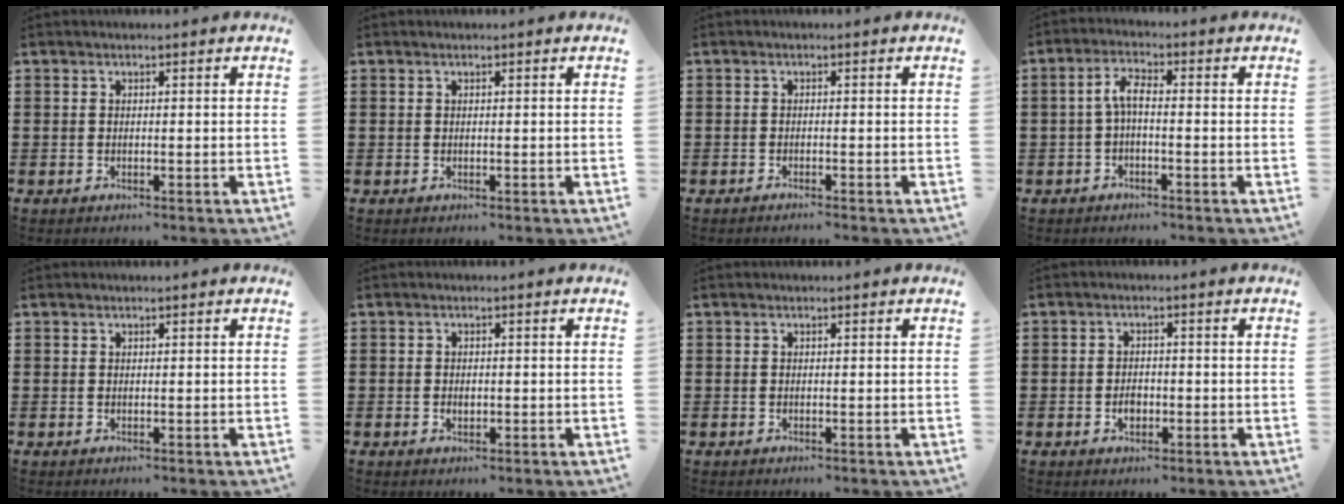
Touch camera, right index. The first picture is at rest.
{"total": 0.0}
{"total": 0.8, "force": [-0.7, -0.1, 0.2], "torque": [-0.005, -0.002, -0.014]}
{"total": 3.9, "force": [-0.6, 1.2, 3.6], "torque": [-0.090, 0.001, -0.021]}
{"total": 0.0}
{"total": 1.0, "force": [-0.1, 0.7, 0.7], "torque": [-0.015, 0.002, -0.003]}
{"total": 0.0}
{"total": 2.2, "force": [-0.7, 1.4, 1.6], "torque": [-0.032, 0.000, -0.012]}